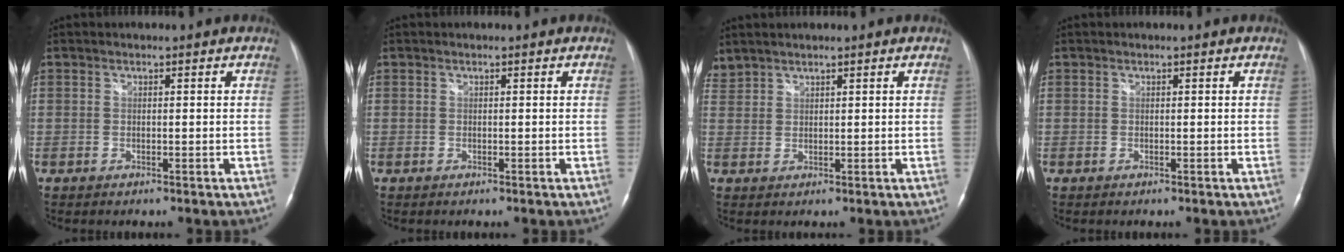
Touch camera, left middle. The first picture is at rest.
{"total": 0.0}
{"total": 2.6, "force": [2.6, 0.5, 0.2], "torque": [-0.015, 0.020, 0.057]}
{"total": 0.0}